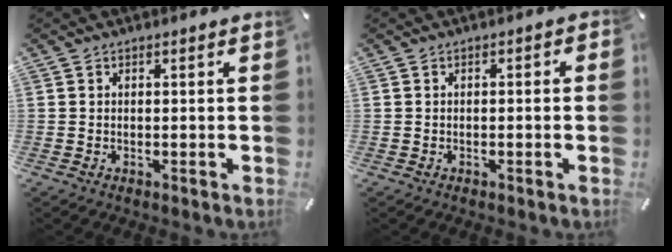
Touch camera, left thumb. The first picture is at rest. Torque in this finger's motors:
{"motor_torque": [0.27, 0.47, 0.03, 0.01, 0.06]}